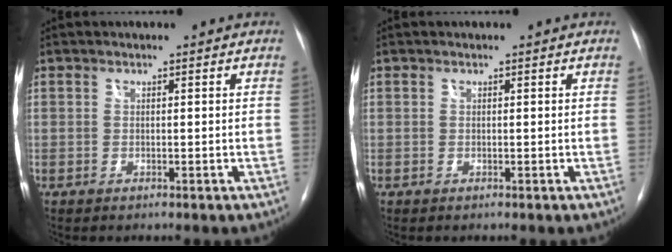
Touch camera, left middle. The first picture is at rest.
{"total": 0.0}